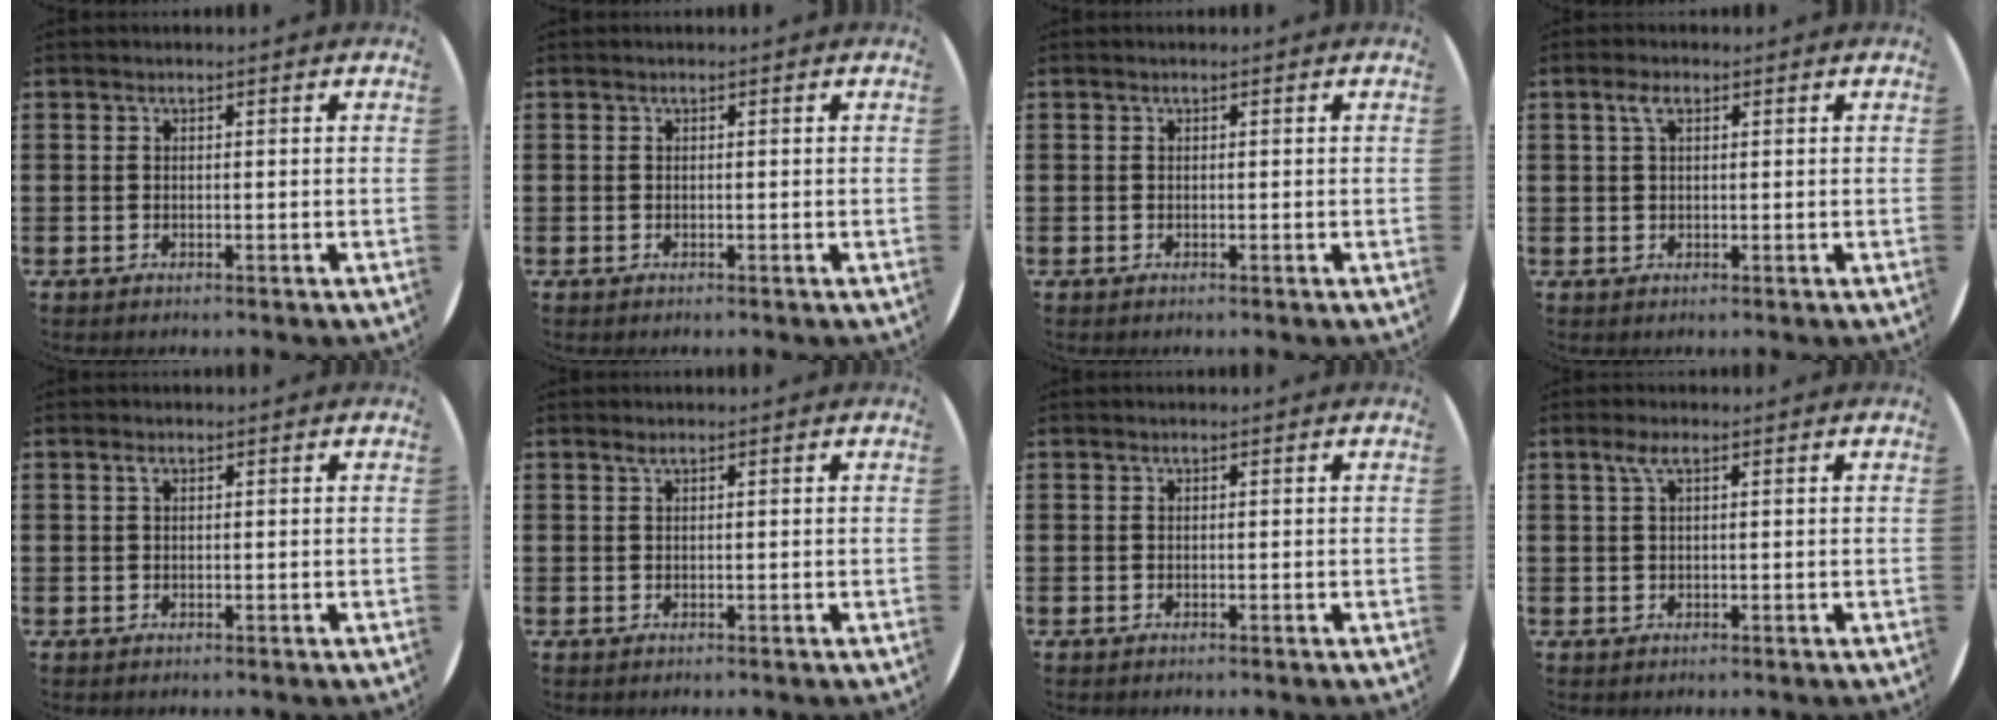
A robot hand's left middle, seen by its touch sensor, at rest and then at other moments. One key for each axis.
{"total": 0.0}
{"total": 0.0}
{"total": 2.2, "fx": 1.0, "fy": 1.0, "fz": 1.7, "tx": -0.038, "ty": 0.006, "tz": 0.017}
{"total": 0.9, "fx": 0.4, "fy": 0.5, "fz": 0.6, "tx": -0.006, "ty": 0.000, "tz": 0.006}
{"total": 0.6, "fx": 0.4, "fy": 0.0, "fz": 0.5, "tx": -0.009, "ty": 0.000, "tz": 0.007}
{"total": 0.0}
{"total": 1.9, "fx": 0.8, "fy": 0.4, "fz": 1.6, "tx": -0.034, "ty": 0.007, "tz": 0.013}